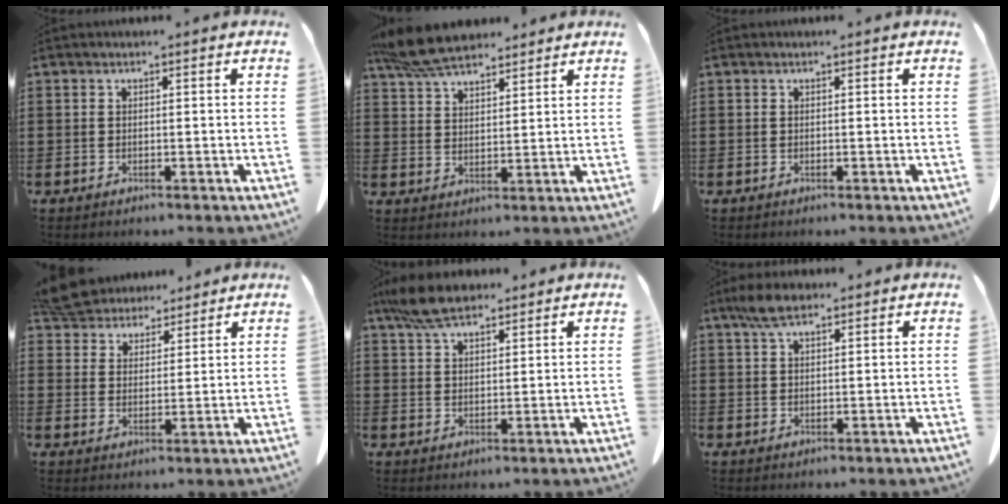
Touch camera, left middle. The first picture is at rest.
{"total": 8.1, "force": [6.9, 2.5, 3.4], "torque": [-0.090, -0.010, 0.133]}
{"total": 0.0}
{"total": 6.5, "force": [6.1, 2.1, 1.0], "torque": [-0.048, -0.020, 0.115]}
{"total": 6.9, "force": [5.3, 2.4, 3.6], "torque": [-0.087, -0.003, 0.103]}
{"total": 4.2, "force": [2.9, 1.6, 2.7], "torque": [-0.060, 0.005, 0.054]}